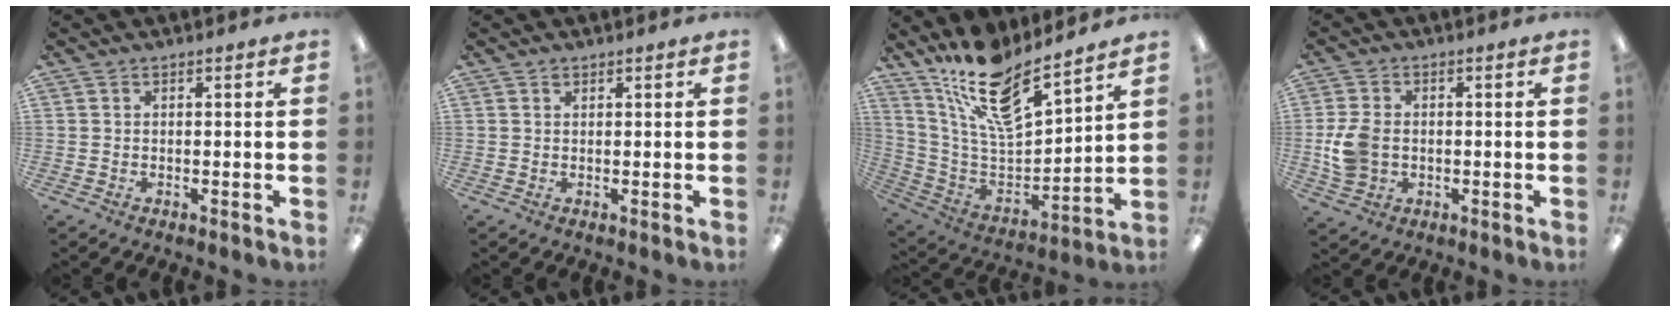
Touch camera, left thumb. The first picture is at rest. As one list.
[{"total": 0.7, "force": [0.6, 0.3, 0.2], "torque": [-0.005, 0.000, 0.011]}, {"total": 17.8, "force": [13.9, 5.4, 9.7], "torque": [-0.194, -0.092, 0.246]}, {"total": 8.2, "force": [-0.6, 6.2, 5.3], "torque": [-0.124, 0.009, -0.009]}]